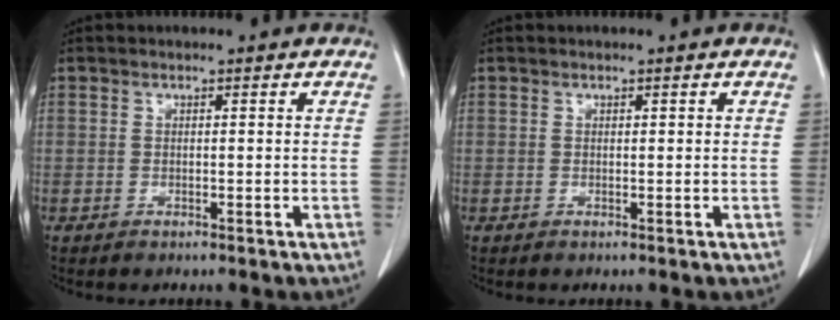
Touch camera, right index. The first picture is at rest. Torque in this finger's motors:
{"motor_torque": [-0.07, -0.01, -0.02, 0.01]}